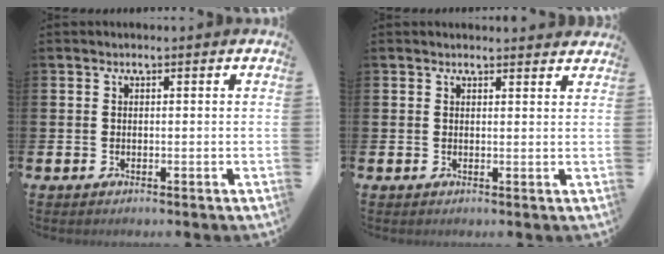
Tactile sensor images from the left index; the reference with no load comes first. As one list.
[{"total": 1.5, "force": [1.5, 0.1, 0.0], "torque": [0.010, -0.009, 0.025]}]